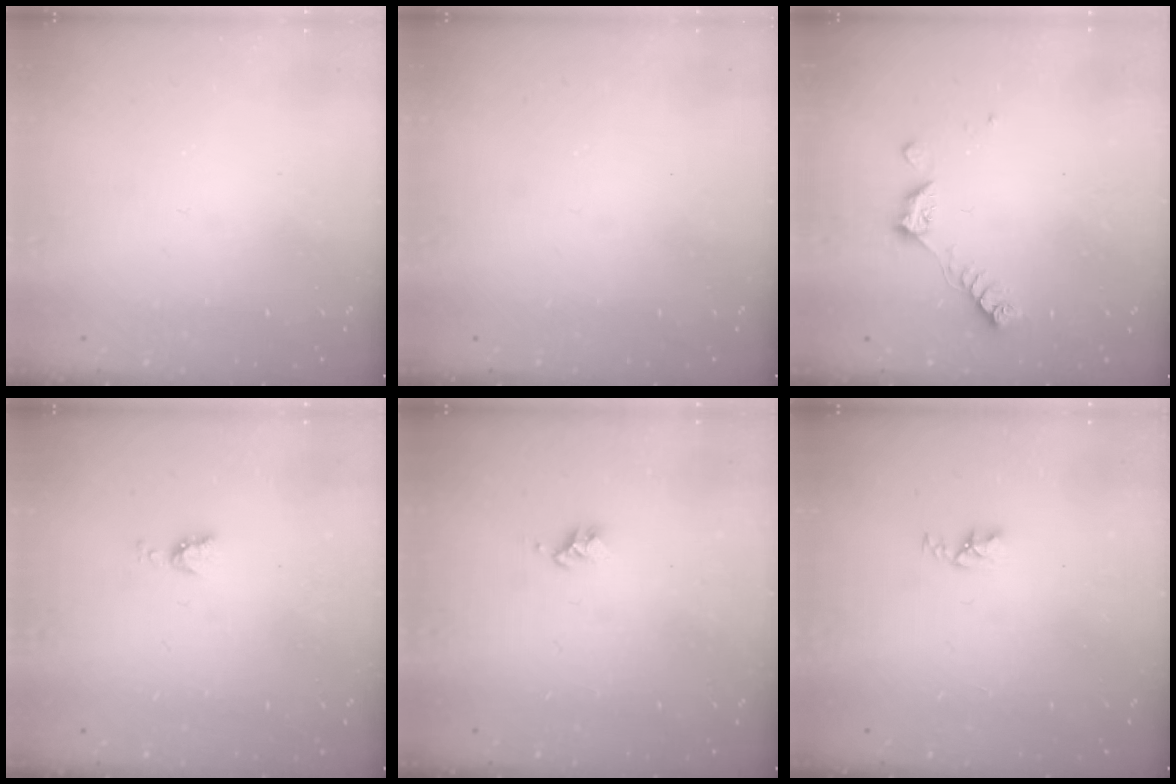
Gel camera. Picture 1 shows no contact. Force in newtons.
{"total": 0.0}
{"total": 6.4, "press": 6.3, "slide": 1.1}
{"total": 3.7, "press": 3.7, "slide": 0.5}
{"total": 2.7, "press": 2.7, "slide": 0.3}
{"total": 2.5, "press": 2.5, "slide": 0.4}